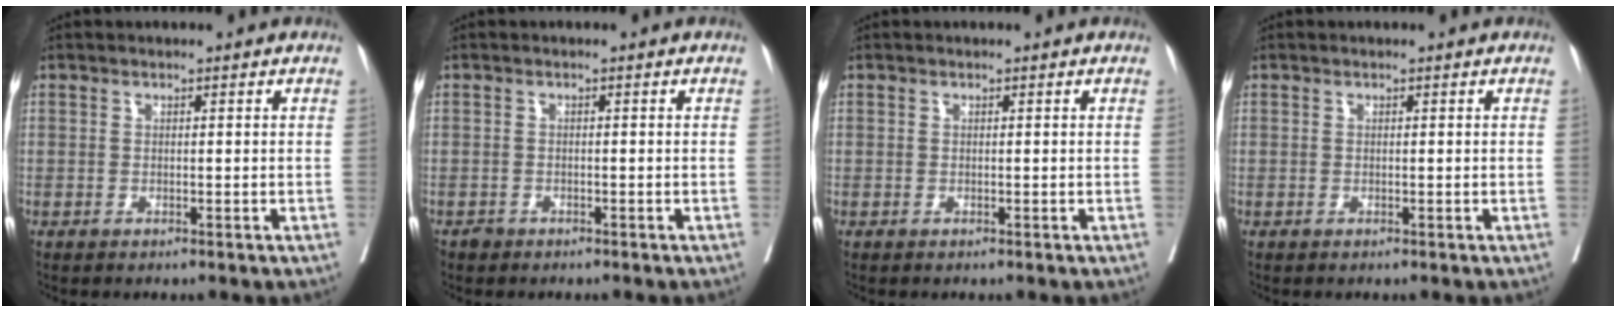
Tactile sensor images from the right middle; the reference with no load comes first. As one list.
[{"total": 0.7, "force": [-0.6, 0.4, 0.0], "torque": [-0.003, 0.002, -0.012]}, {"total": 0.0}, {"total": 0.0}]